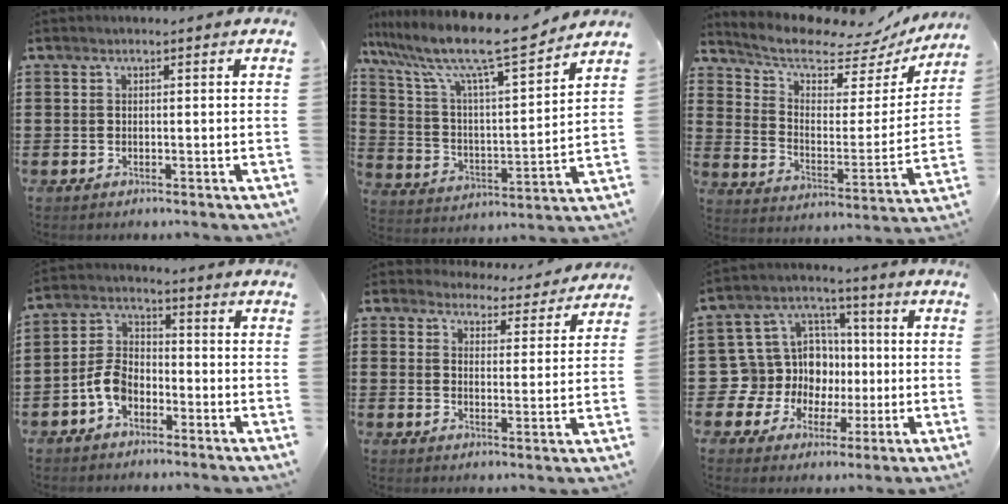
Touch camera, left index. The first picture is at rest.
{"total": 11.8, "force": [9.7, 1.3, 6.7], "torque": [-0.167, -0.059, 0.160]}
{"total": 8.1, "force": [7.0, 2.8, 2.7], "torque": [-0.084, -0.051, 0.118]}
{"total": 6.1, "force": [-3.1, 3.8, 3.7], "torque": [-0.100, 0.005, -0.067]}
{"total": 4.6, "force": [4.6, 0.5, 0.2], "torque": [-0.019, -0.032, 0.080]}
{"total": 11.5, "force": [0.1, 11.1, 3.2], "torque": [-0.123, -0.008, 0.010]}